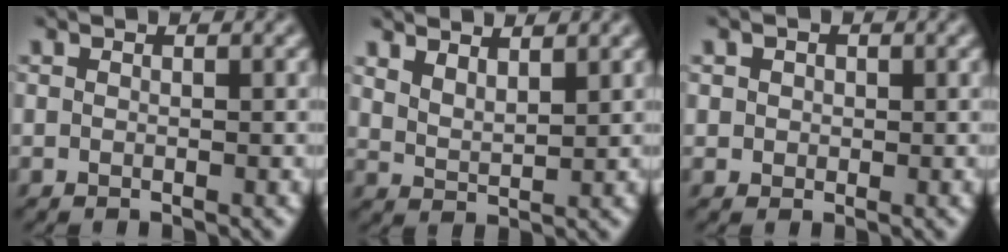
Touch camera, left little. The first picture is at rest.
{"total": 2.7, "force": [2.2, 0.7, 1.3], "torque": [-0.028, 0.002, 0.049]}
{"total": 1.7, "force": [0.6, 1.4, 0.7], "torque": [-0.019, 0.007, 0.010]}